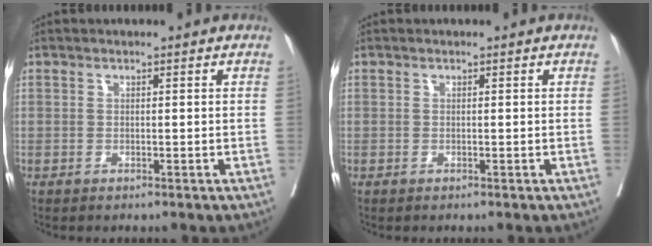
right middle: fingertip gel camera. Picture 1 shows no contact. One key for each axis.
{"total": 0.0}